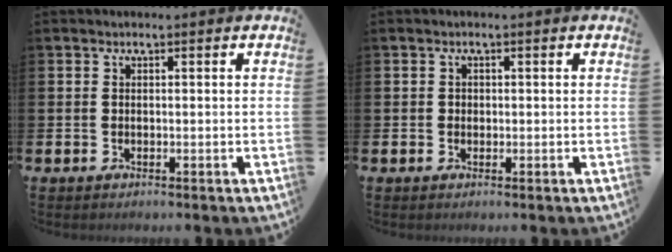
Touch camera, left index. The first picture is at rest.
{"total": 0.7, "force": [0.1, 0.7, 0.2], "torque": [0.004, 0.004, -0.002]}